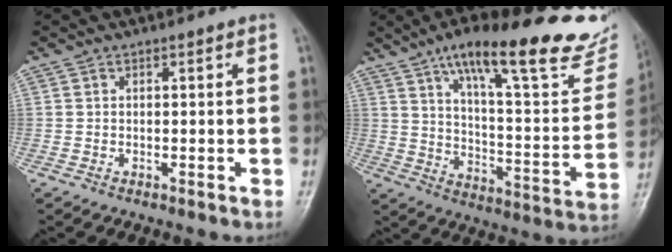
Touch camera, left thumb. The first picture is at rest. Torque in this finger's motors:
{"motor_torque": [0.17, 0.15, 1.44, -1.33, 0.11]}